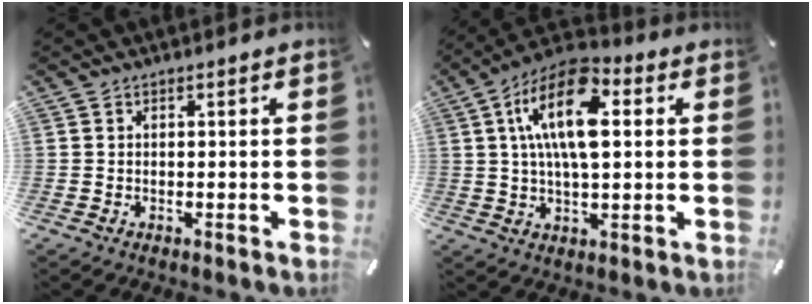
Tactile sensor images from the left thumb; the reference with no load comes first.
{"total": 15.2, "force": [3.7, 7.3, 12.8], "torque": [-0.249, -0.005, 0.059]}